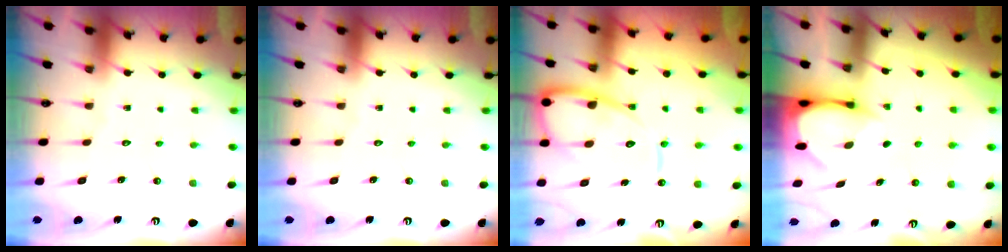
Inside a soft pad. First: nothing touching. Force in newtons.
{"total": 0.0}
{"total": 12.8, "press": 12.8, "slide": 1.3}
{"total": 3.3, "press": 3.3, "slide": 0.3}